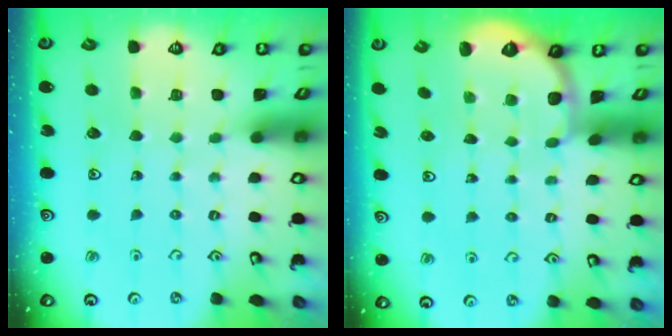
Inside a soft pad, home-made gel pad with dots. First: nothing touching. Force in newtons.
{"total": 1.8, "press": 1.7, "slide": 0.1}